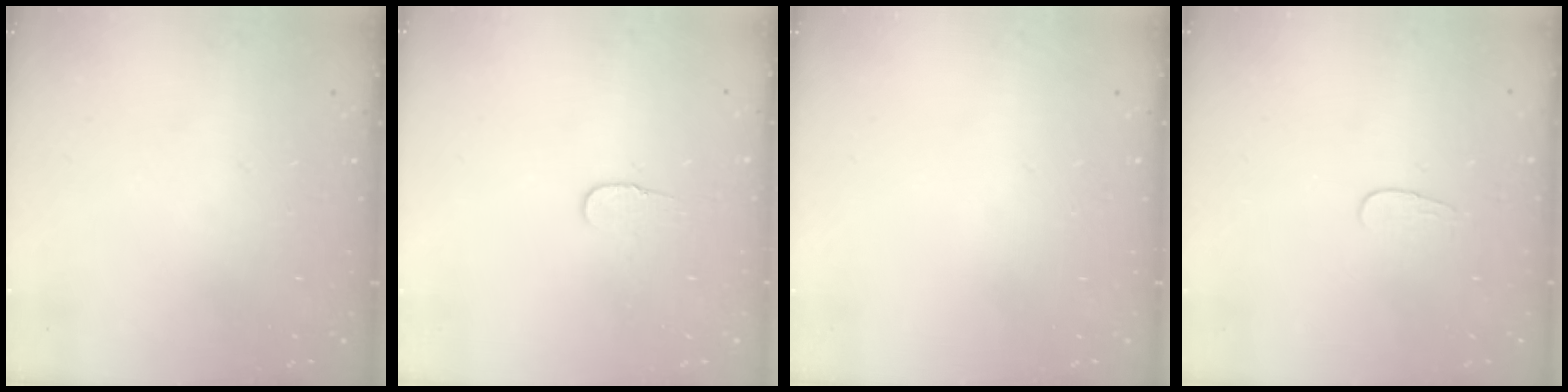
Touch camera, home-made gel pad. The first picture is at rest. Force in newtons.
{"total": 5.4, "press": 5.4, "slide": 0.5}
{"total": 0.0}
{"total": 4.0, "press": 4.0, "slide": 0.3}